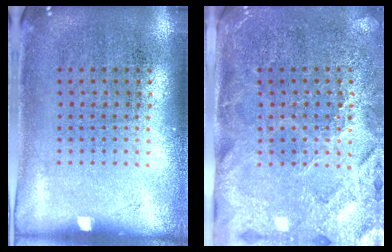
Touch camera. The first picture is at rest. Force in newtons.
{"total": 3.6, "press": 3.2, "slide": 1.6}